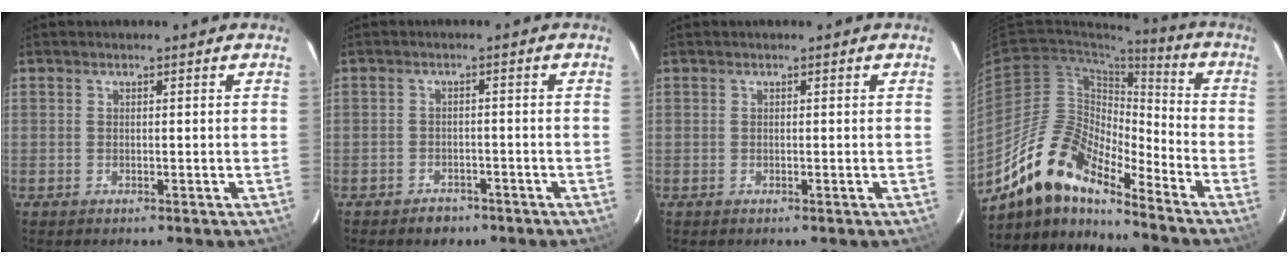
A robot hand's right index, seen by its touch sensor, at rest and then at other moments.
{"total": 4.1, "force": [-3.0, 2.8, 0.7], "torque": [-0.024, 0.010, -0.039]}
{"total": 0.0}
{"total": 16.1, "force": [-13.0, 4.6, 8.2], "torque": [-0.147, -0.003, -0.257]}